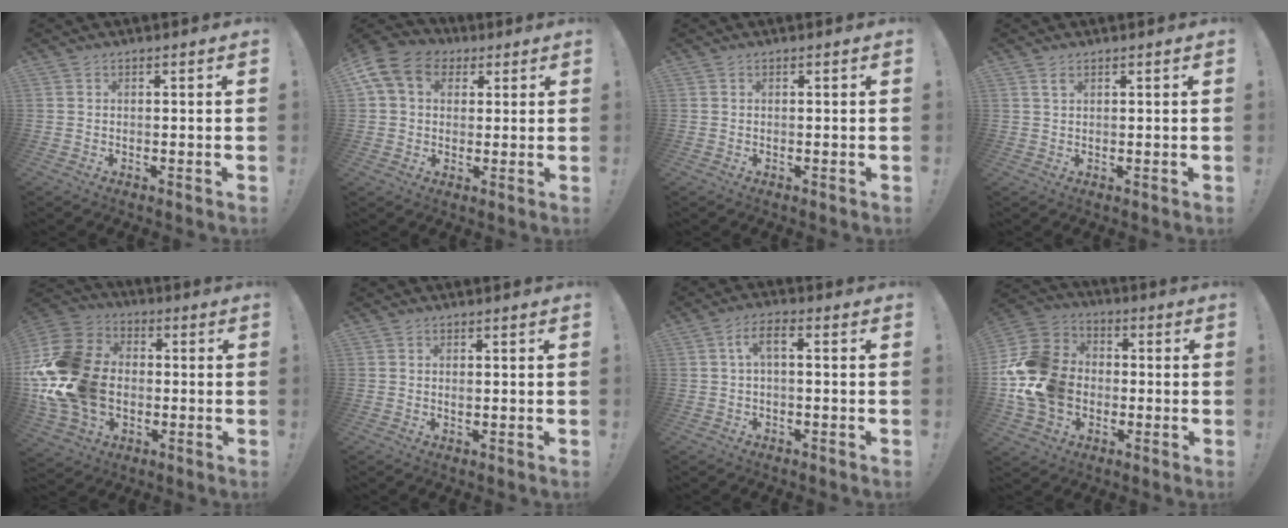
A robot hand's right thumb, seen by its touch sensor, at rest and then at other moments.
{"total": 13.4, "force": [4.4, 10.4, 7.1], "torque": [-0.120, -0.003, 0.091]}
{"total": 0.0}
{"total": 2.0, "force": [1.2, 0.9, 1.2], "torque": [-0.013, -0.003, 0.020]}
{"total": 25.8, "force": [-2.3, 19.0, 17.4], "torque": [-0.320, 0.024, -0.027]}
{"total": 0.5, "force": [0.1, 0.4, 0.3], "torque": [0.003, 0.000, 0.001]}
{"total": 4.8, "force": [0.0, 1.5, 4.5], "torque": [-0.092, 0.001, -0.002]}
{"total": 18.0, "force": [-2.6, 14.9, 9.8], "torque": [-0.176, 0.025, -0.036]}